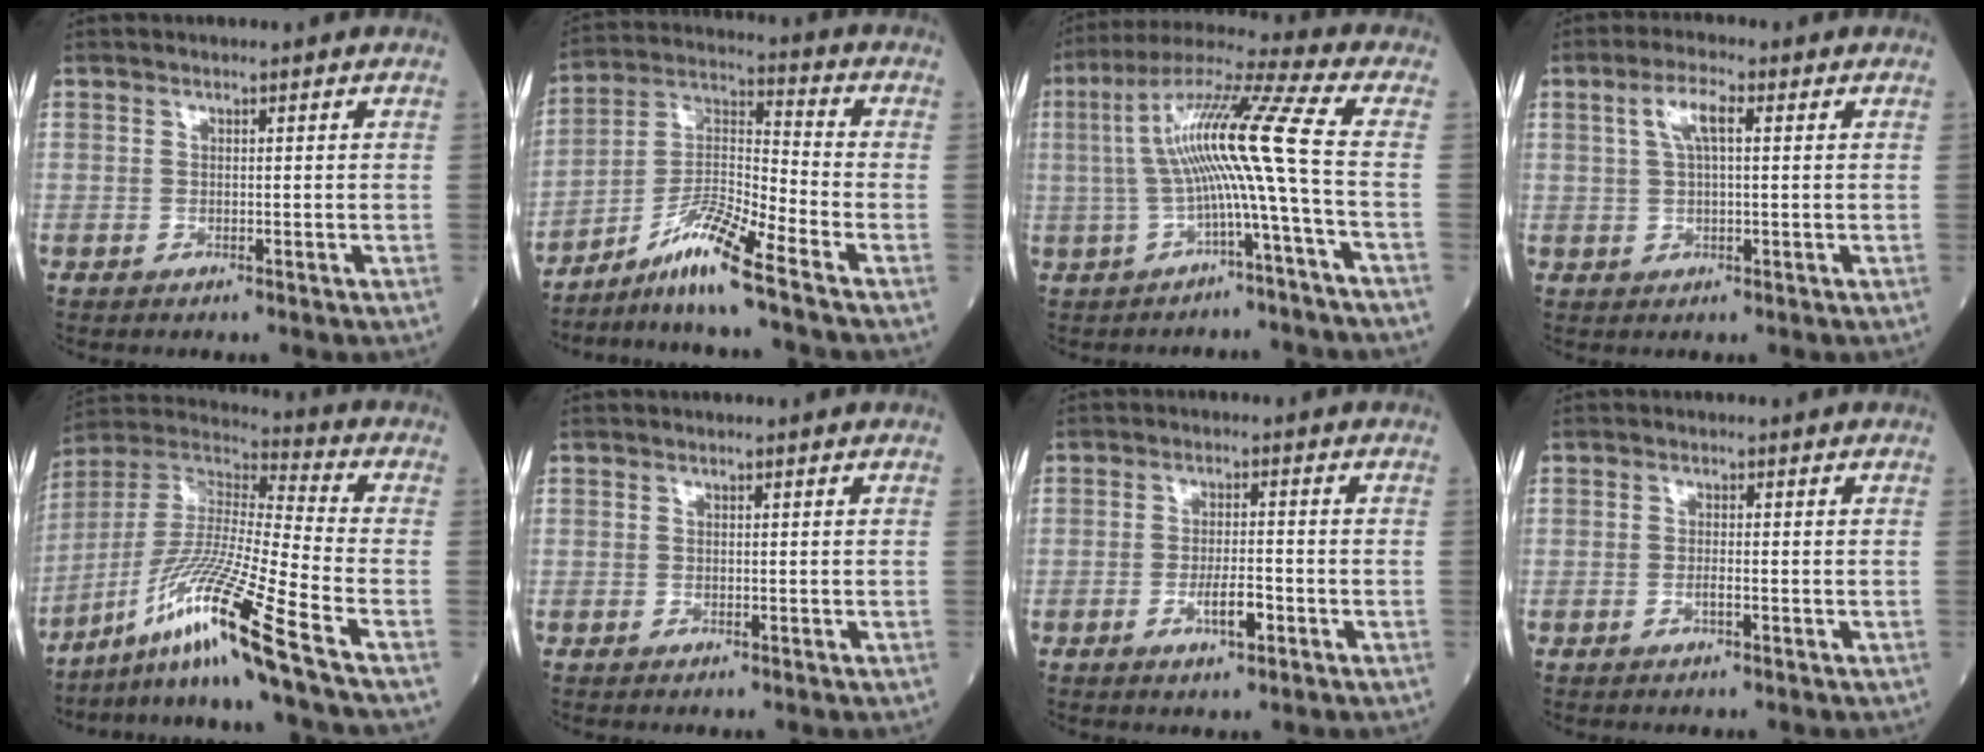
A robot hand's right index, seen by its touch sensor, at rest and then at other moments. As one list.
[{"total": 10.1, "force": [-7.3, -0.7, 7.0], "torque": [-0.138, -0.003, -0.136]}, {"total": 12.7, "force": [-1.1, -1.7, 12.6], "torque": [-0.234, 0.039, -0.025]}, {"total": 4.5, "force": [1.4, 1.1, 4.1], "torque": [-0.087, 0.016, 0.029]}, {"total": 17.8, "force": [-11.3, -2.5, 13.6], "torque": [-0.288, -0.019, -0.209]}, {"total": 0.0}, {"total": 4.2, "force": [-1.8, 0.8, 3.7], "torque": [-0.067, 0.000, -0.030]}, {"total": 1.2, "force": [-0.5, 0.0, 1.1], "torque": [-0.023, -0.001, -0.010]}]